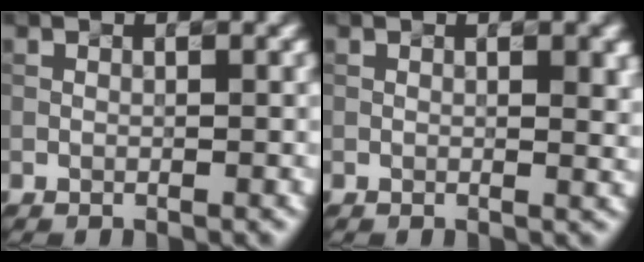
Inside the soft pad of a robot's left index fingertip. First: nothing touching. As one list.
[{"total": 2.5, "force": [0.7, 0.8, 2.2], "torque": [-0.021, 0.003, 0.015]}]